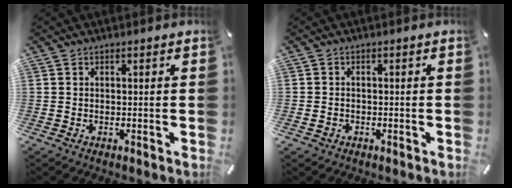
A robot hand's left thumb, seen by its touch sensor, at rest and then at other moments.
{"total": 1.7, "force": [-0.7, 1.4, 0.6], "torque": [-0.013, 0.002, -0.014]}